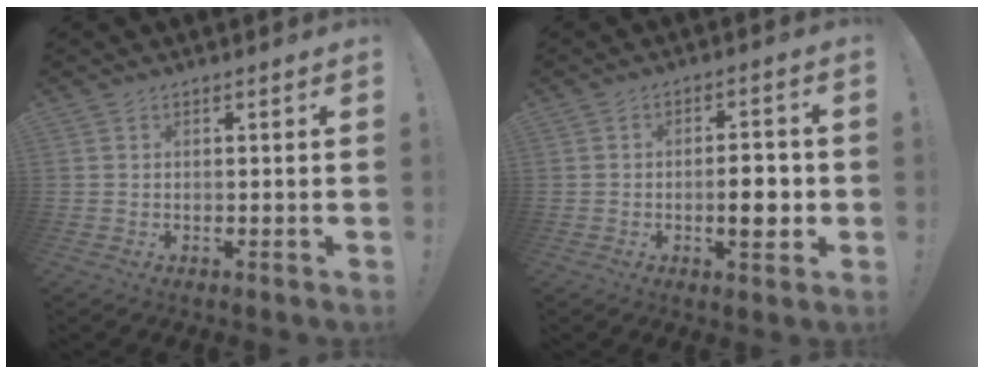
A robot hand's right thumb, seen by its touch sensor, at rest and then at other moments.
{"total": 7.3, "force": [-1.5, 2.8, 6.6], "torque": [-0.085, 0.004, -0.028]}